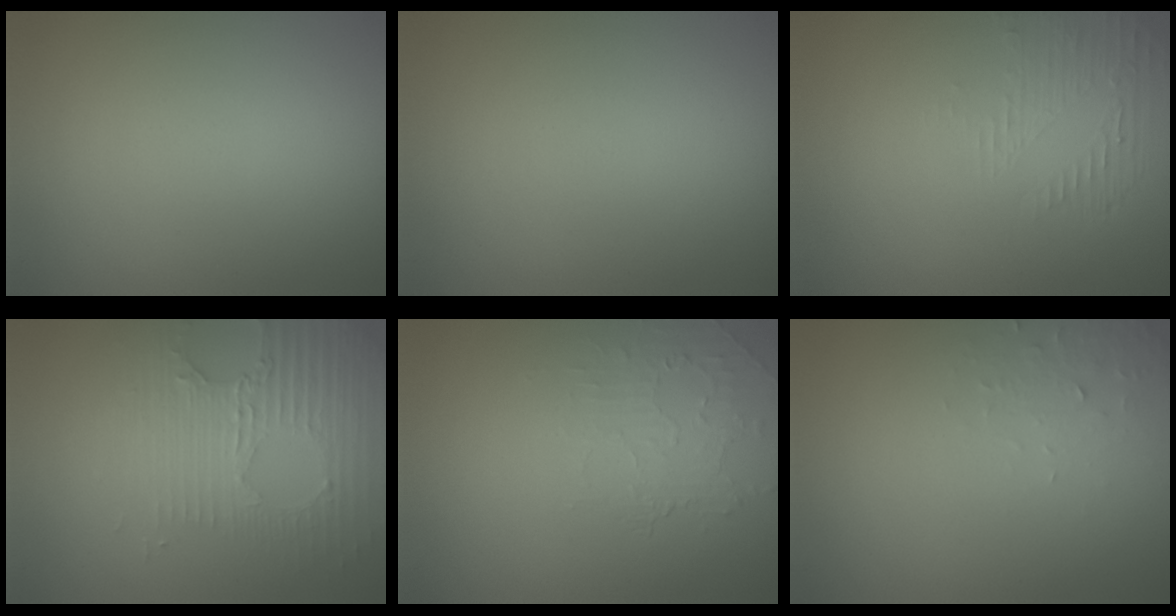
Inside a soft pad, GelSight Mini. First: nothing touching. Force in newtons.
{"total": 0.0}
{"total": 1.6, "press": 0.4, "slide": 1.6}
{"total": 3.6, "press": 3.3, "slide": 1.2}
{"total": 2.0, "press": 0.6, "slide": 1.9}
{"total": 1.6, "press": 1.6, "slide": 0.4}